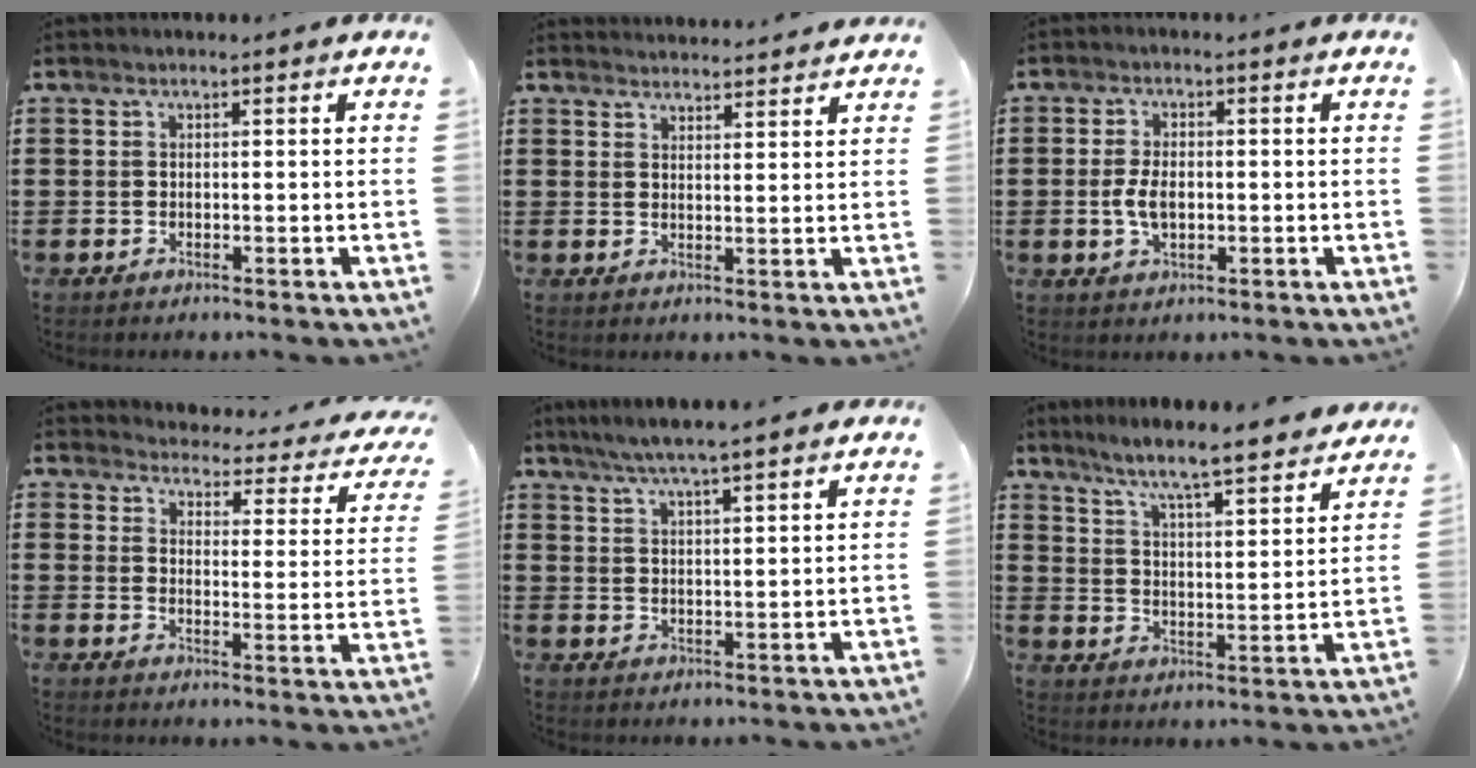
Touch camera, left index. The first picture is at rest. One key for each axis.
{"total": 2.6, "fx": 2.6, "fy": -0.1, "fz": -0.2, "tx": -0.003, "ty": -0.010, "tz": 0.050}
{"total": 4.3, "fx": -0.4, "fy": 2.3, "fz": 3.6, "tx": -0.089, "ty": -0.003, "tz": -0.013}
{"total": 3.0, "fx": 3.0, "fy": 0.3, "fz": 0.5, "tx": -0.025, "ty": -0.033, "tz": 0.043}
{"total": 4.8, "fx": 4.2, "fy": -0.2, "fz": 2.3, "tx": -0.056, "ty": -0.013, "tz": 0.074}
{"total": 6.0, "fx": 5.5, "fy": -0.5, "fz": 2.3, "tx": -0.071, "ty": -0.043, "tz": 0.089}